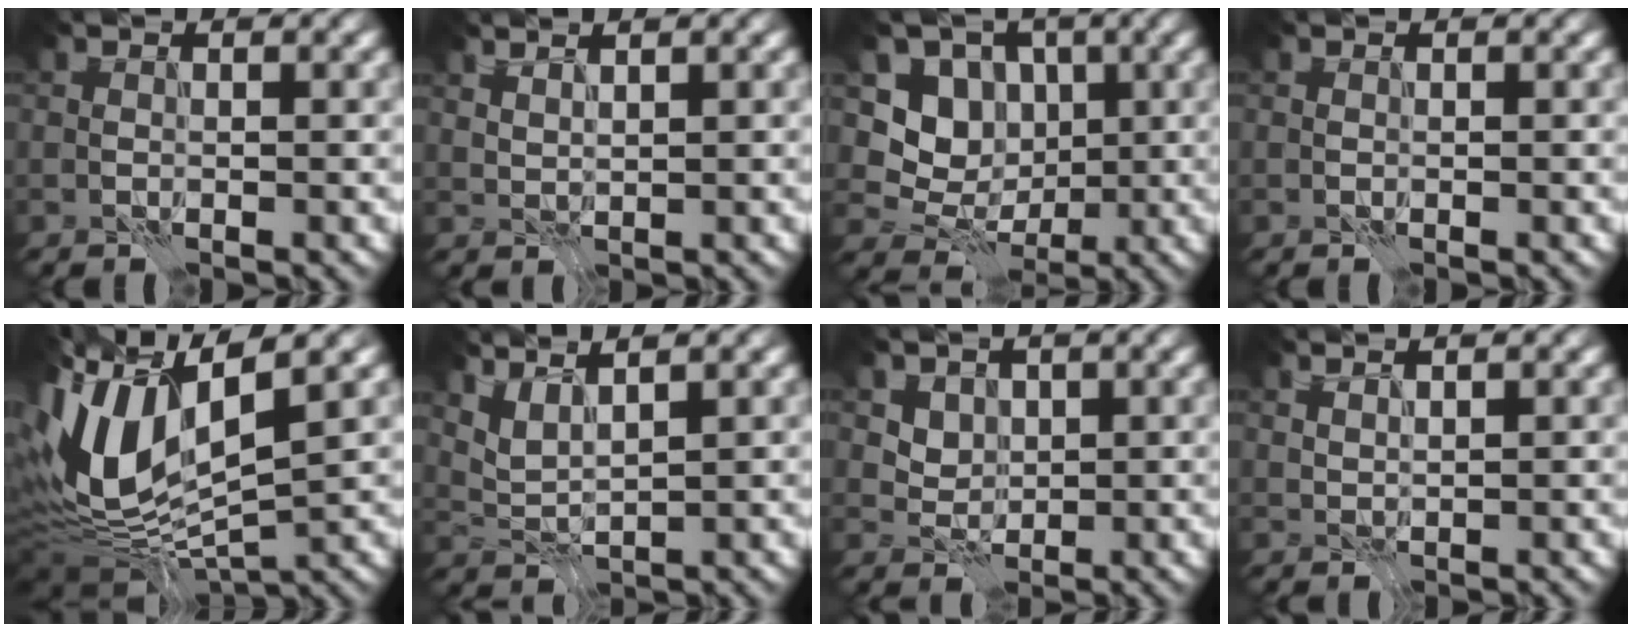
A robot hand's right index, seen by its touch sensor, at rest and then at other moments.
{"total": 1.4, "force": [1.3, 0.1, 0.6], "torque": [-0.007, -0.004, 0.024]}
{"total": 5.2, "force": [0.9, 4.7, 2.1], "torque": [-0.023, -0.009, -0.001]}
{"total": 0.0}
{"total": 11.8, "force": [-0.1, 5.7, 10.4], "torque": [-0.226, -0.010, -0.003]}
{"total": 3.0, "force": [2.6, 0.5, 1.4], "torque": [-0.038, -0.001, 0.053]}
{"total": 2.2, "force": [1.3, 1.7, 0.6], "torque": [-0.013, -0.016, 0.040]}
{"total": 1.2, "force": [1.1, 0.1, 0.4], "torque": [-0.004, -0.004, 0.021]}